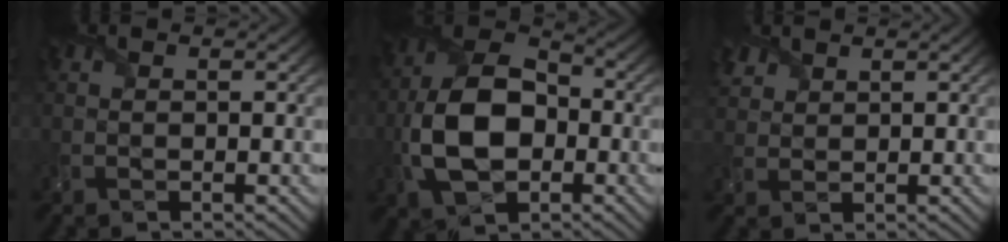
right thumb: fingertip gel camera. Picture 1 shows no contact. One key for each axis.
{"total": 12.6, "fx": -2.7, "fy": 8.2, "fz": 9.2, "tx": -0.204, "ty": -0.013, "tz": -0.058}
{"total": 2.5, "fx": 2.0, "fy": 1.4, "fz": 0.6, "tx": -0.022, "ty": 0.005, "tz": 0.045}